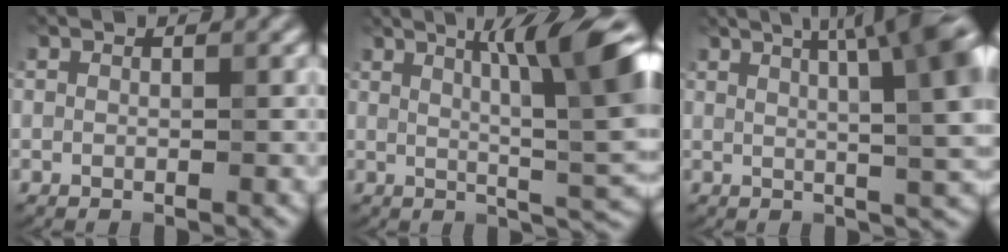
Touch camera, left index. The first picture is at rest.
{"total": 9.8, "force": [3.2, 1.5, 9.2], "torque": [-0.124, 0.011, 0.055]}
{"total": 12.1, "force": [4.7, 3.6, 10.5], "torque": [-0.101, 0.040, 0.052]}